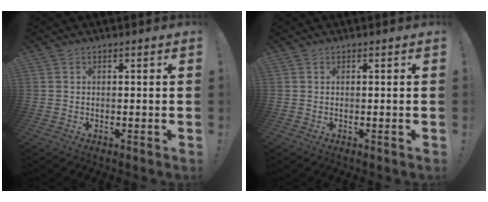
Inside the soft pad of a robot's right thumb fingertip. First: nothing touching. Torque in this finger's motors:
{"motor_torque": [0.00, 0.00, -0.01, 0.01, 0.01]}